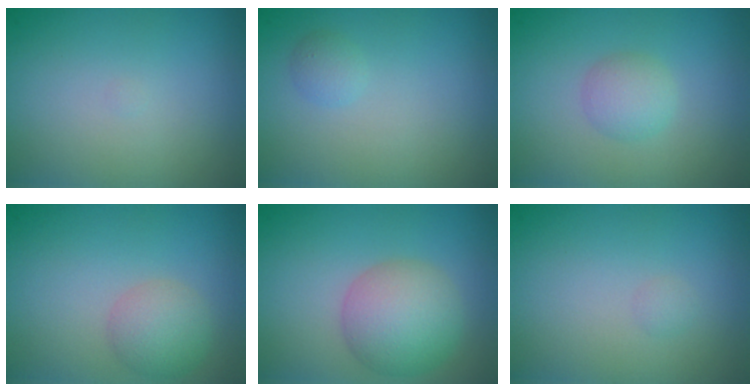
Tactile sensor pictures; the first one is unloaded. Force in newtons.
{"total": 0.9, "press": 0.9, "slide": 0.1}
{"total": 2.0, "press": 2.0, "slide": 0.1}
{"total": 2.9, "press": 2.9, "slide": 0.2}
{"total": 5.5, "press": 5.5, "slide": 0.1}
{"total": 0.5, "press": 0.5, "slide": 0.0}